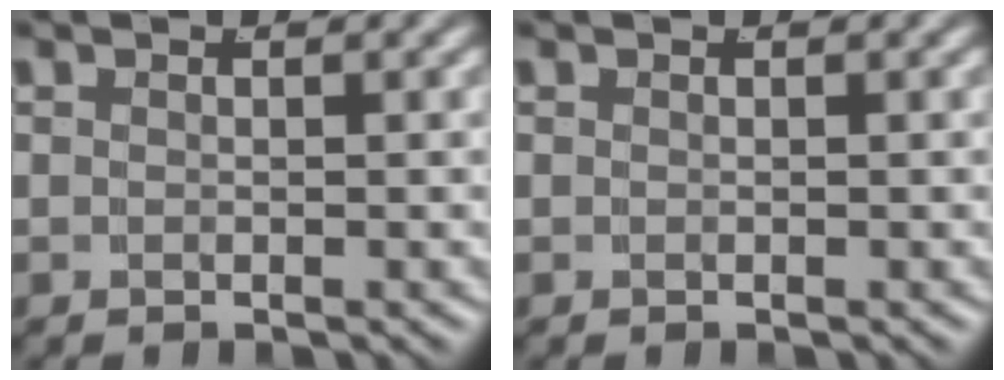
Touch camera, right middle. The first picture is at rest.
{"total": 0.0}